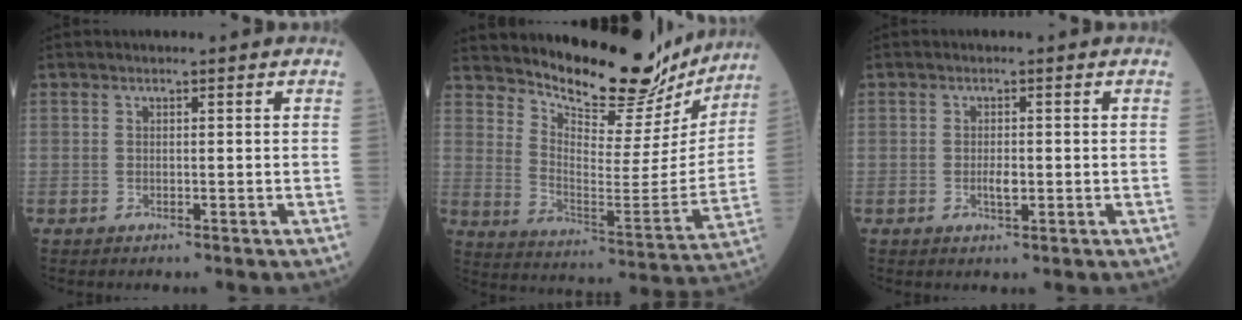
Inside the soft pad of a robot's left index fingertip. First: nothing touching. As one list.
[{"total": 20.0, "force": [18.3, 5.3, 6.2], "torque": [-0.094, -0.051, 0.253]}, {"total": 1.8, "force": [-0.3, 0.6, 1.6], "torque": [-0.034, -0.001, -0.003]}]